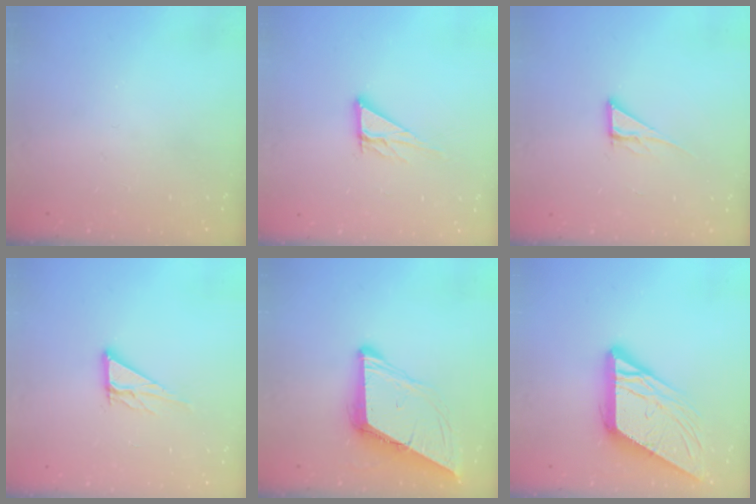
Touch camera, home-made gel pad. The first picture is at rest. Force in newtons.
{"total": 8.0, "press": 8.0, "slide": 0.7}
{"total": 6.1, "press": 6.1, "slide": 0.3}
{"total": 9.0, "press": 8.9, "slide": 0.7}
{"total": 9.1, "press": 9.1, "slide": 0.4}
{"total": 14.0, "press": 13.9, "slide": 1.4}